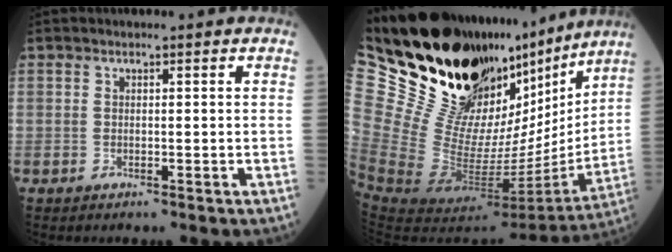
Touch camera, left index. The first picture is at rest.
{"total": 37.4, "force": [28.1, 14.3, 20.1], "torque": [-0.368, -0.004, 0.451]}